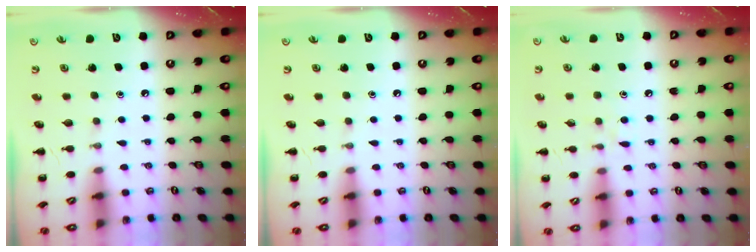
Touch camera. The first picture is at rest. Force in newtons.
{"total": 0.0}
{"total": 6.7, "press": 6.2, "slide": 2.5}